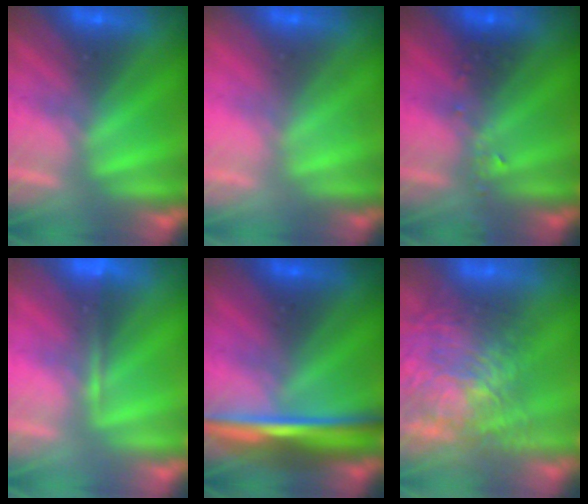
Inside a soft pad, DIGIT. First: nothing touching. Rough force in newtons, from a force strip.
{"total": 2.0}
{"total": 2.4}
{"total": 1.6}
{"total": 5.7}
{"total": 7.8}